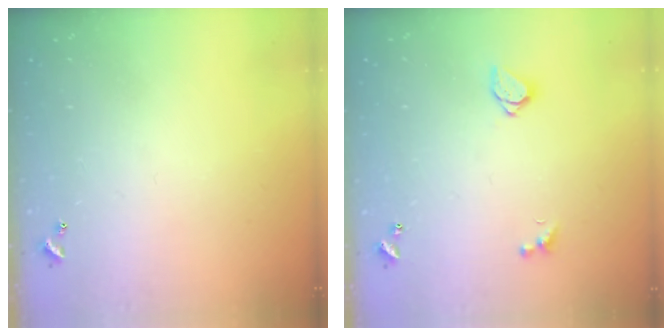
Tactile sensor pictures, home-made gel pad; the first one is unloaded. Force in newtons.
{"total": 1.5, "press": 1.5, "slide": 0.3}